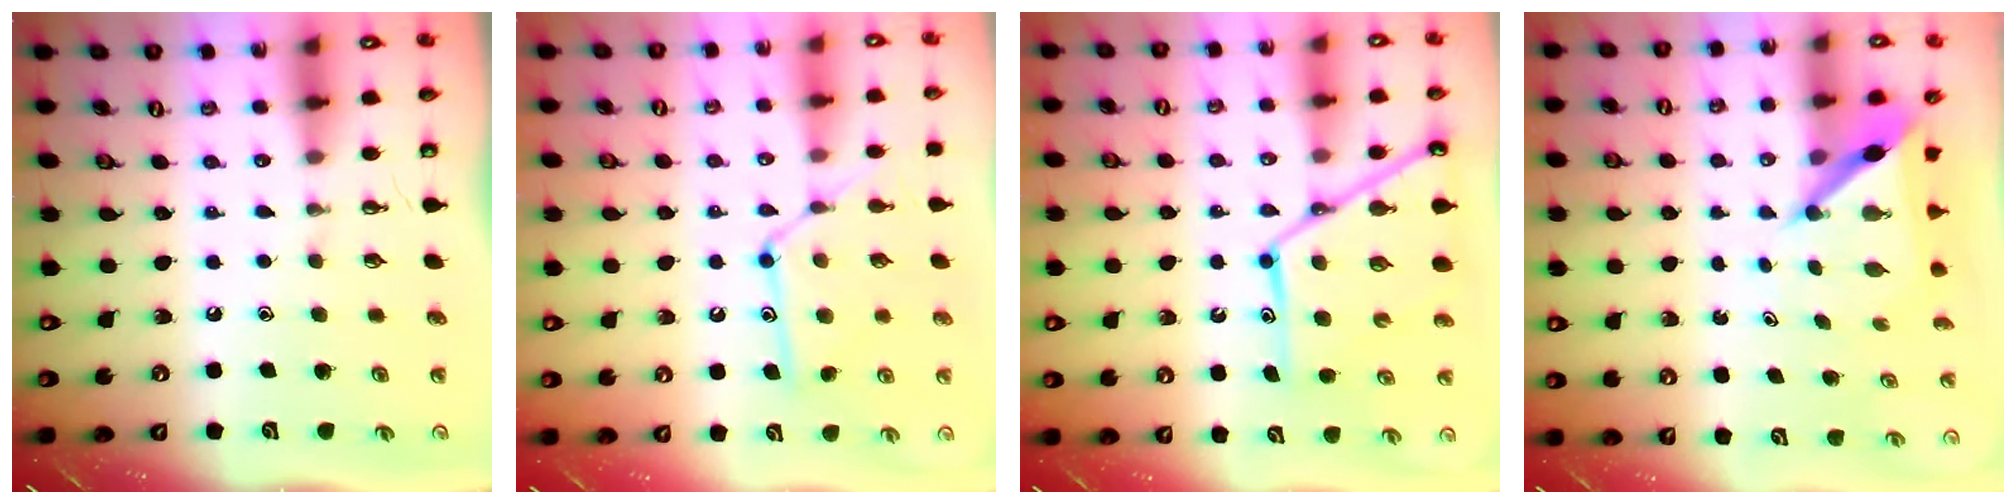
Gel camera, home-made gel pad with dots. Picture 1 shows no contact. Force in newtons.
{"total": 14.0, "press": 13.9, "slide": 1.2}
{"total": 15.3, "press": 15.2, "slide": 1.4}
{"total": 5.6, "press": 5.6, "slide": 0.4}